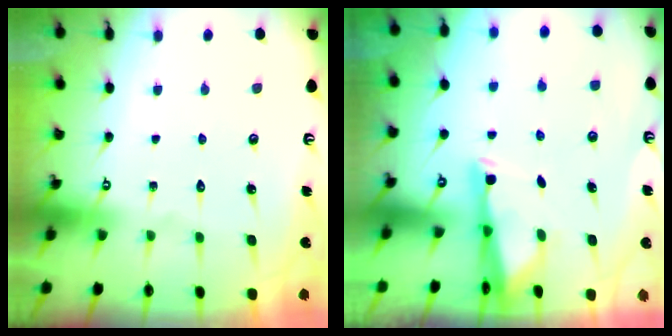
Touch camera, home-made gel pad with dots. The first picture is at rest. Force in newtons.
{"total": 2.9, "press": 2.8, "slide": 0.7}